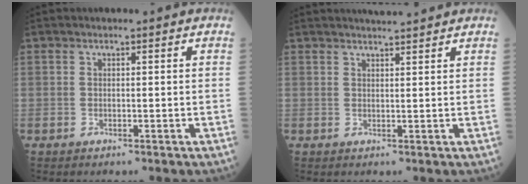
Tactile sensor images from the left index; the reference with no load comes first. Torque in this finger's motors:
{"motor_torque": [-0.08, -0.34, 0.03, 0.03]}